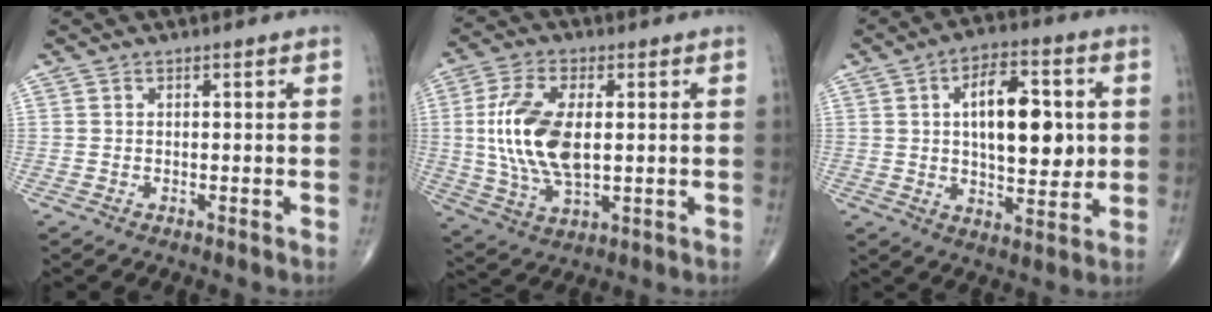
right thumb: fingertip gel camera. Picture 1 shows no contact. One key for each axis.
{"total": 14.2, "fx": 1.1, "fy": 7.0, "fz": 12.3, "tx": -0.256, "ty": -0.006, "tz": 0.024}
{"total": 15.0, "fx": 2.3, "fy": 7.3, "fz": 12.9, "tx": -0.172, "ty": -0.003, "tz": 0.035}